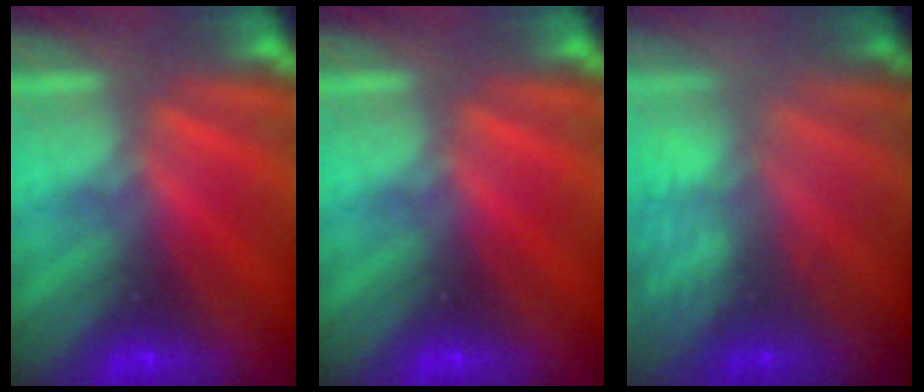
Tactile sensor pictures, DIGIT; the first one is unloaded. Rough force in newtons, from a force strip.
{"total": 0.0}
{"total": 3.0}